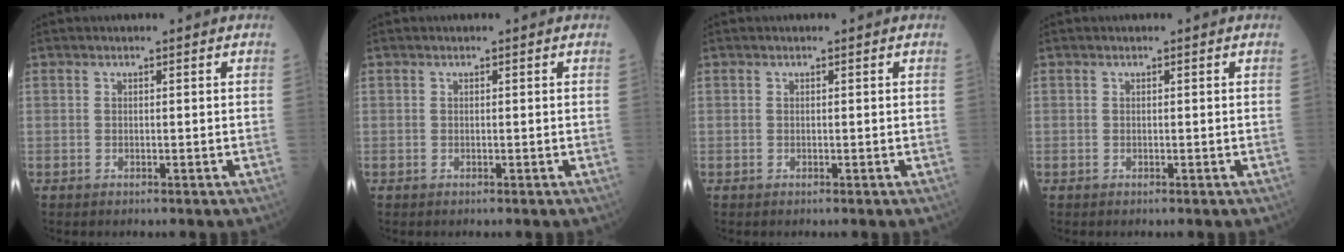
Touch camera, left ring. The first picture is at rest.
{"total": 0.0}
{"total": 0.0}
{"total": 0.0}